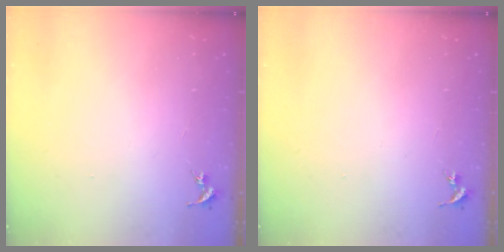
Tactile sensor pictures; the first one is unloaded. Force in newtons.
{"total": 0.0}